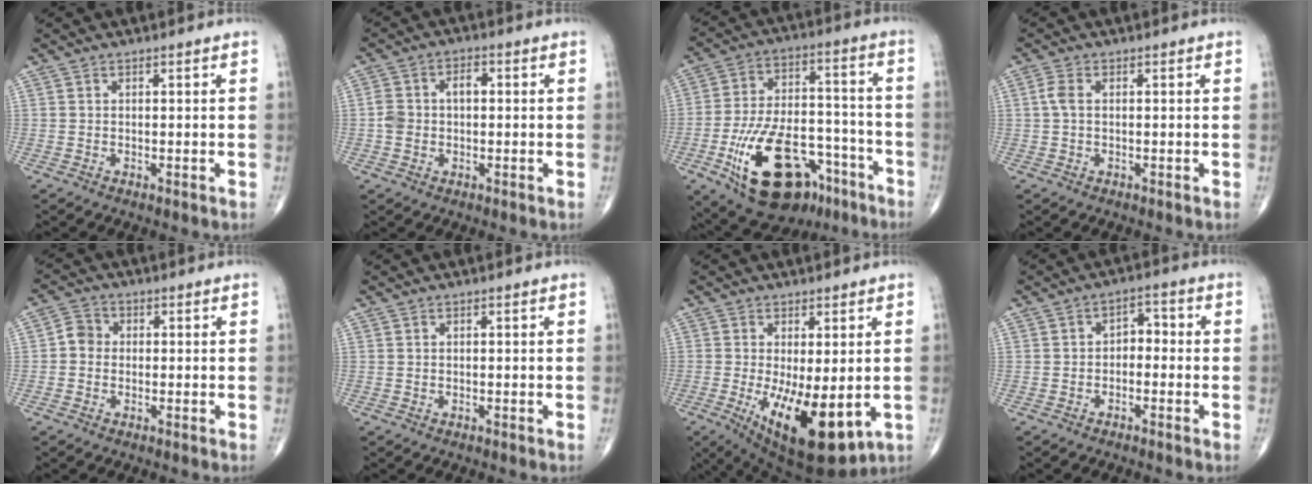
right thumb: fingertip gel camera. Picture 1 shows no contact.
{"total": 5.5, "force": [0.0, 3.8, 3.9], "torque": [-0.075, 0.028, -0.001]}
{"total": 23.1, "force": [-11.4, 12.3, 15.9], "torque": [-0.274, 0.065, -0.174]}
{"total": 2.2, "force": [0.1, 1.2, 1.9], "torque": [-0.044, 0.006, 0.000]}
{"total": 3.3, "force": [-0.4, 3.0, 1.4], "torque": [-0.007, 0.010, -0.017]}
{"total": 0.0}
{"total": 14.5, "force": [-3.2, 5.6, 13.0], "torque": [-0.203, -0.030, -0.029]}
{"total": 3.6, "force": [-0.9, 2.5, 2.4], "torque": [-0.021, 0.024, -0.025]}